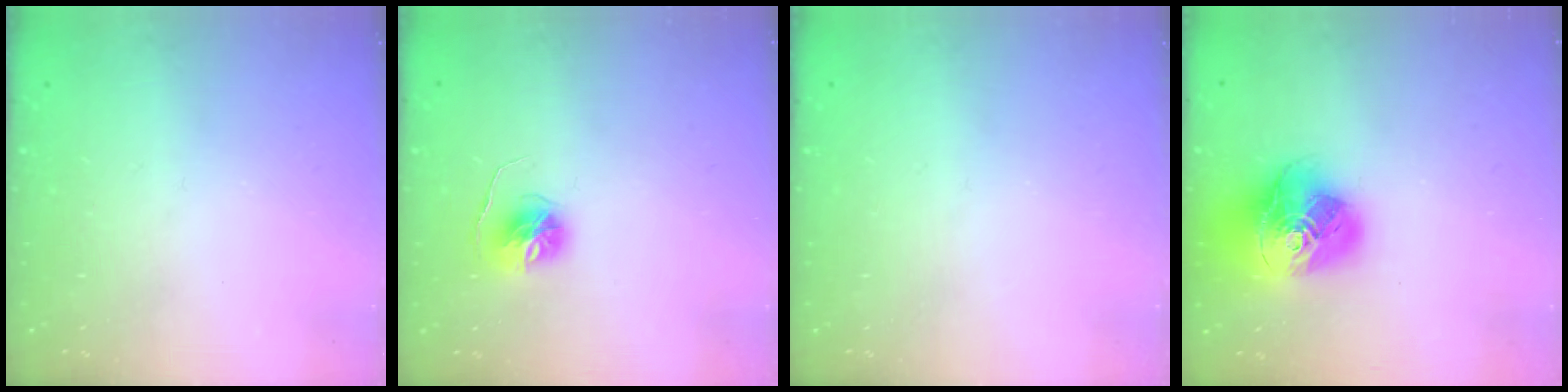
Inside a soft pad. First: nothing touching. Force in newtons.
{"total": 6.4, "press": 6.4, "slide": 0.6}
{"total": 0.0}
{"total": 19.4, "press": 19.3, "slide": 2.3}